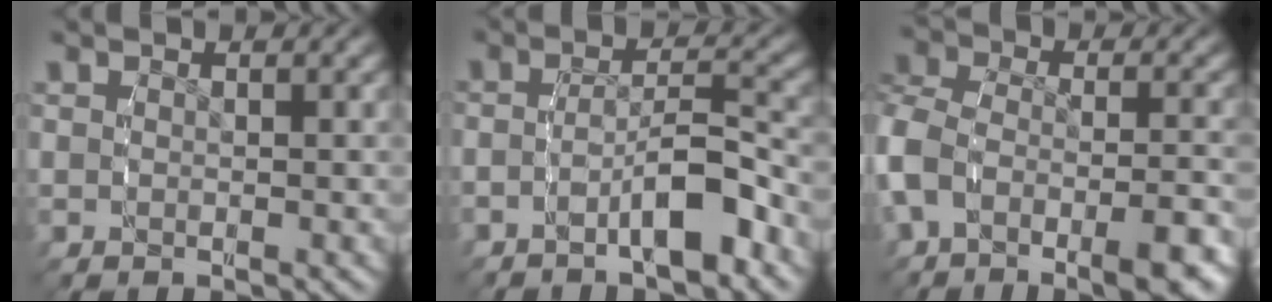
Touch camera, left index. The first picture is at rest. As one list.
[{"total": 4.4, "force": [-3.2, 1.3, 2.8], "torque": [-0.049, -0.001, -0.052]}, {"total": 7.3, "force": [-3.0, 4.7, 4.7], "torque": [-0.113, -0.021, -0.044]}]